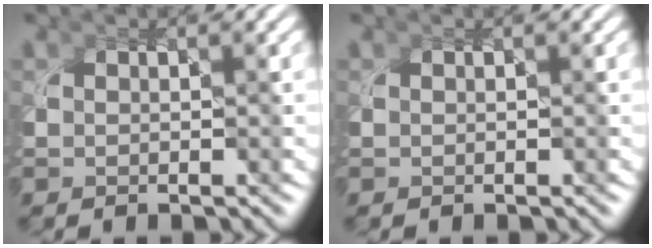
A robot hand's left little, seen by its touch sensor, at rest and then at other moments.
{"total": 0.0}